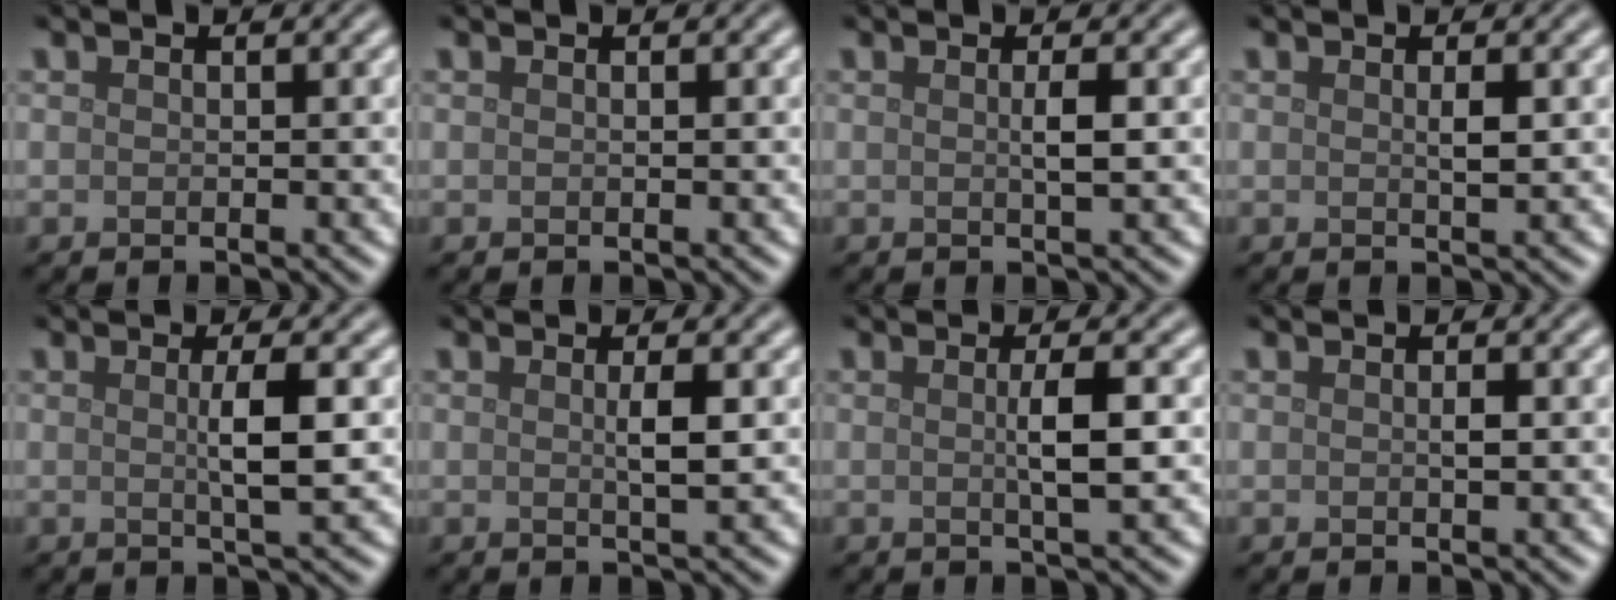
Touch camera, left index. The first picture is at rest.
{"total": 0.0}
{"total": 1.6, "force": [0.1, 0.2, 1.6], "torque": [-0.030, 0.002, -0.001]}
{"total": 1.1, "force": [0.1, 0.1, 1.1], "torque": [-0.020, 0.000, 0.002]}
{"total": 3.2, "force": [0.2, 0.5, 3.2], "torque": [-0.053, 0.000, 0.000]}
{"total": 1.9, "force": [0.2, 0.2, 1.9], "torque": [-0.035, 0.002, 0.000]}
{"total": 2.9, "force": [0.1, 0.4, 2.9], "torque": [-0.050, 0.001, -0.001]}
{"total": 0.7, "force": [0.0, 0.1, 0.7], "torque": [-0.012, 0.001, 0.001]}